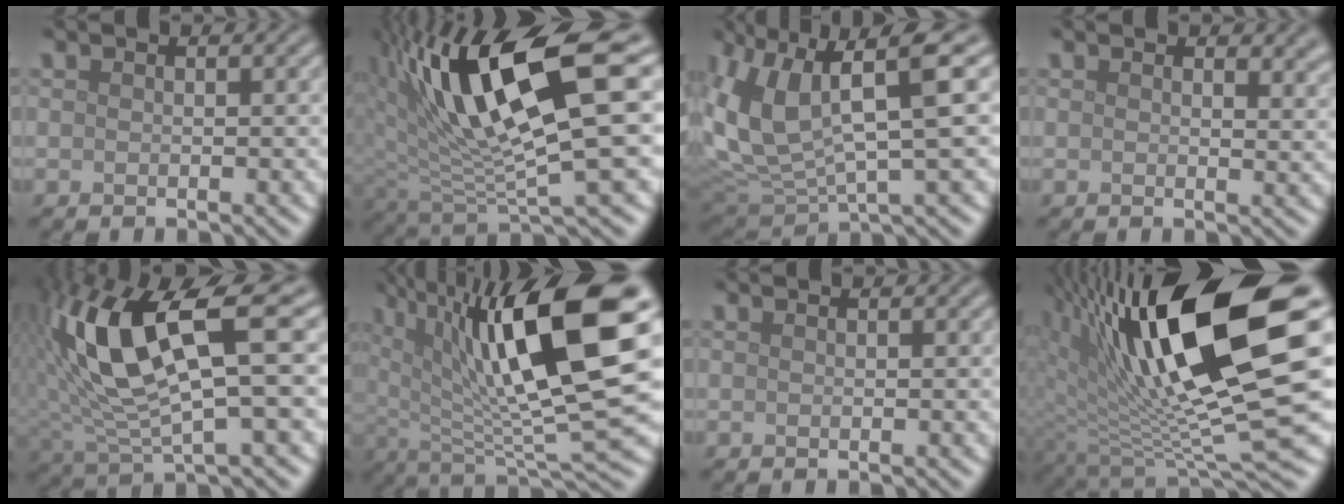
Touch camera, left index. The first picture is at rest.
{"total": 13.3, "force": [4.0, 3.8, 12.0], "torque": [-0.228, 0.001, 0.079]}
{"total": 9.7, "force": [2.9, 3.5, 8.5], "torque": [-0.194, -0.002, 0.057]}
{"total": 2.2, "force": [1.5, 0.8, 1.3], "torque": [-0.017, -0.004, 0.024]}
{"total": 12.1, "force": [3.2, 3.9, 11.0], "torque": [-0.226, 0.011, 0.064]}
{"total": 14.6, "force": [5.2, 3.5, 13.2], "torque": [-0.210, 0.006, 0.089]}
{"total": 0.0}
{"total": 16.4, "force": [5.6, 5.0, 14.6], "torque": [-0.236, -0.016, 0.098]}